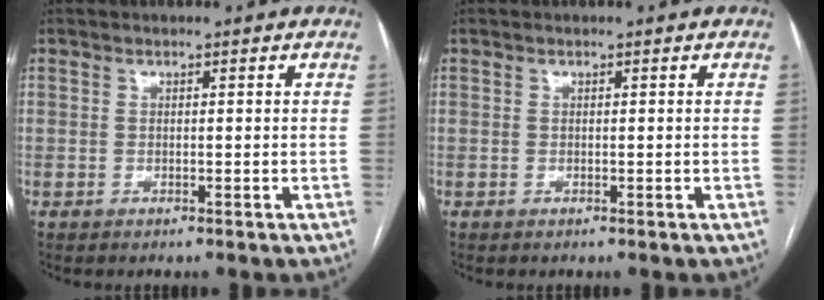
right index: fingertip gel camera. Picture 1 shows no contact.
{"total": 0.0}